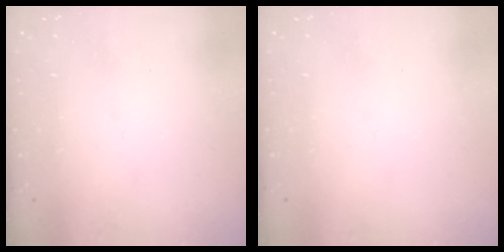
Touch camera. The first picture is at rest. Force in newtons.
{"total": 0.0}